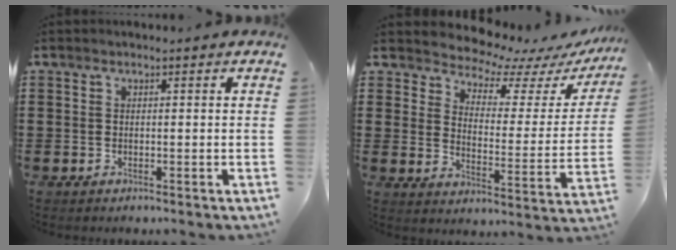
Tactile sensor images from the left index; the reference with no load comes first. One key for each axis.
{"total": 5.4, "fx": 5.2, "fy": 1.2, "fz": 0.6, "tx": -0.037, "ty": -0.047, "tz": 0.085}